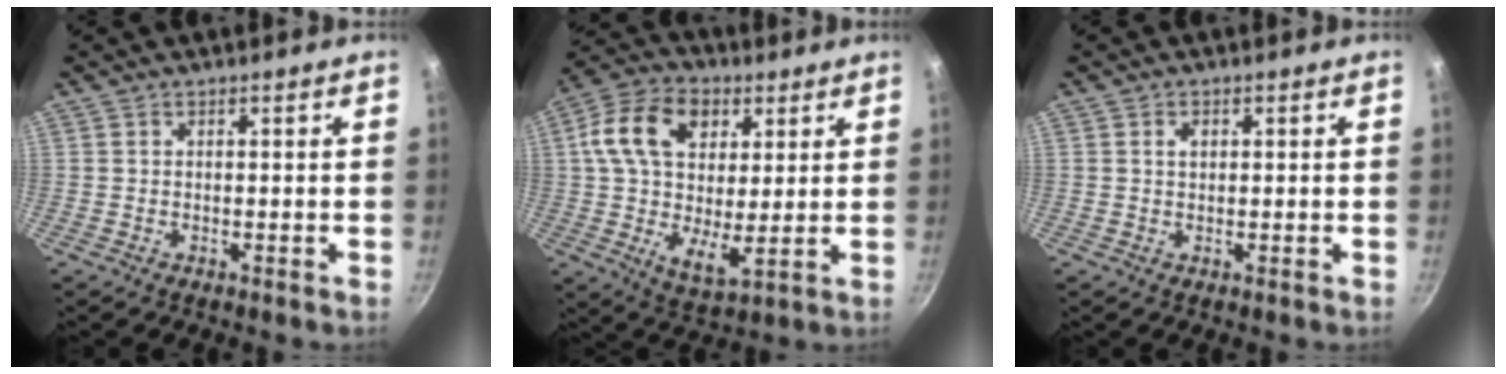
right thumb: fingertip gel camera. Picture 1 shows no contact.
{"total": 17.3, "force": [5.0, 10.8, 12.6], "torque": [-0.209, -0.011, 0.079]}
{"total": 1.7, "force": [0.5, 1.2, 1.1], "torque": [-0.013, 0.003, 0.009]}